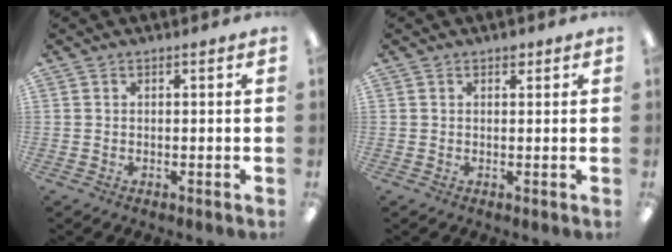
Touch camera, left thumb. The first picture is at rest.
{"total": 1.4, "force": [0.9, 0.8, 0.7], "torque": [0.001, -0.004, 0.013]}